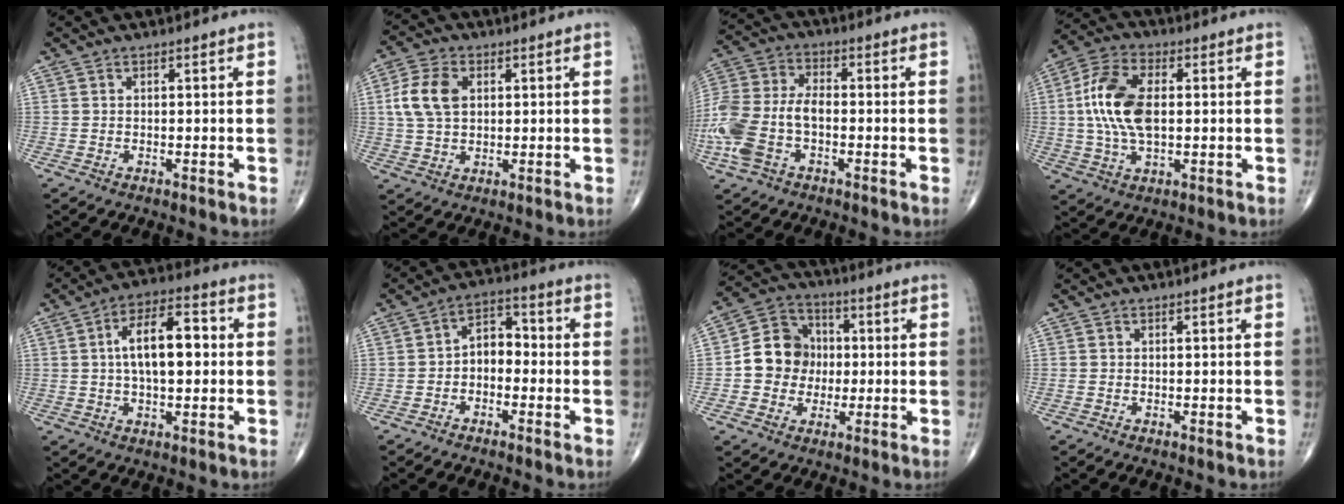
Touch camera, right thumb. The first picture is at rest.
{"total": 8.3, "force": [1.8, 5.4, 6.0], "torque": [-0.121, 0.005, 0.034]}
{"total": 14.1, "force": [-3.8, 8.1, 10.9], "torque": [-0.258, 0.026, -0.075]}
{"total": 12.9, "force": [0.9, 6.8, 10.9], "torque": [-0.229, 0.011, 0.015]}
{"total": 11.9, "force": [1.1, 5.6, 10.5], "torque": [-0.160, 0.020, 0.011]}
{"total": 5.8, "force": [-1.3, 4.0, 4.1], "torque": [-0.041, 0.031, -0.037]}
{"total": 10.8, "force": [-0.5, 9.8, 4.6], "torque": [-0.043, 0.027, -0.018]}
{"total": 0.0}